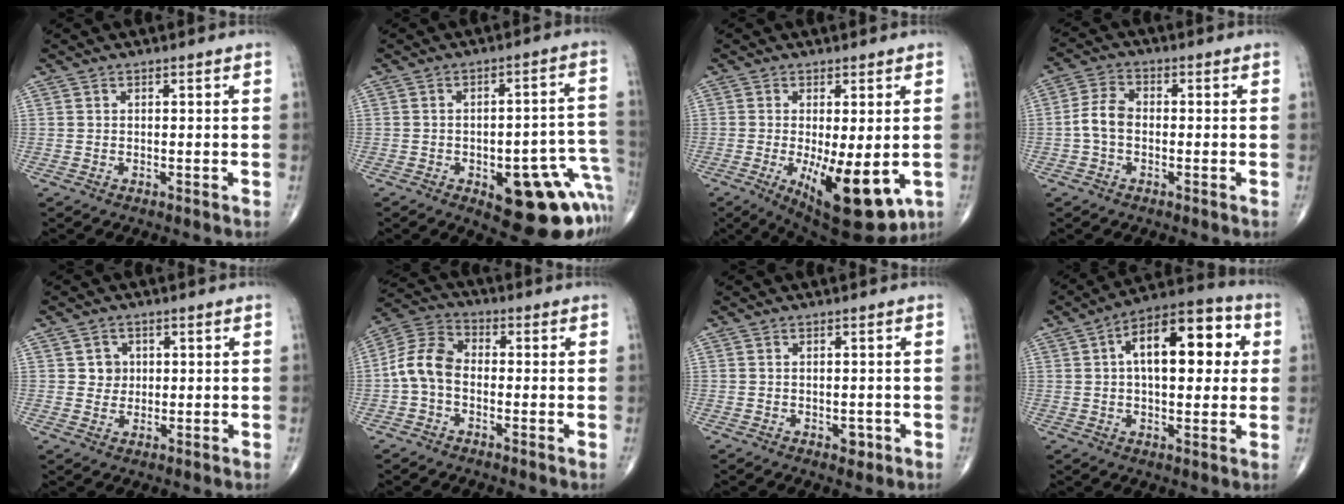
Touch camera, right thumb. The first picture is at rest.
{"total": 18.9, "force": [-7.1, 8.0, 15.6], "torque": [-0.119, 0.049, -0.068]}
{"total": 13.9, "force": [-3.6, 4.9, 12.5], "torque": [-0.186, -0.026, -0.039]}
{"total": 5.2, "force": [-0.9, 3.4, 3.8], "torque": [-0.075, 0.018, -0.026]}
{"total": 3.1, "force": [0.6, 3.0, 0.9], "torque": [0.007, 0.002, 0.007]}
{"total": 8.3, "force": [-1.4, 5.7, 5.9], "torque": [-0.108, 0.027, -0.043]}
{"total": 1.9, "force": [-0.7, 1.2, 1.2], "torque": [-0.009, 0.001, -0.008]}
{"total": 17.3, "force": [3.7, 8.5, 14.6], "torque": [-0.182, 0.025, 0.047]}